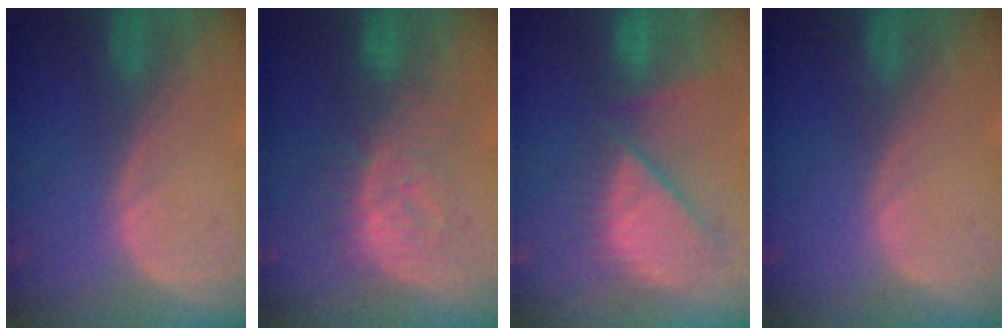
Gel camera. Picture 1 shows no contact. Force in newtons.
{"total": 8.3, "press": 8.2, "slide": 1.5}
{"total": 10.1, "press": 9.5, "slide": 3.5}
{"total": 0.0}